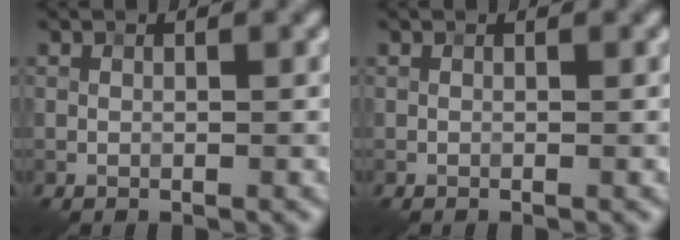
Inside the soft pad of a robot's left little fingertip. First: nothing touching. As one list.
[{"total": 0.0}]